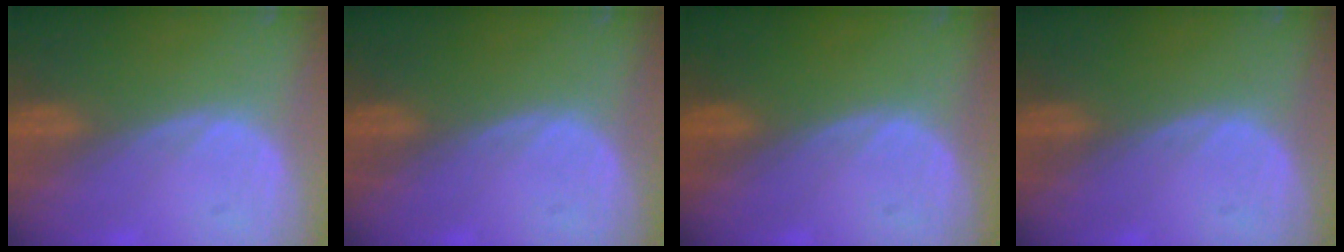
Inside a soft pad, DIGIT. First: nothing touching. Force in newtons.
{"total": 0.0}
{"total": 0.0}
{"total": 0.0}